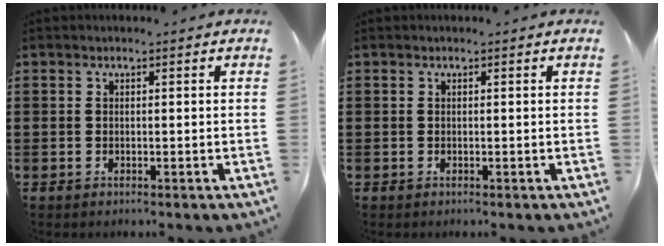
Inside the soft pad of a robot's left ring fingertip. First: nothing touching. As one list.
[{"total": 0.0}]